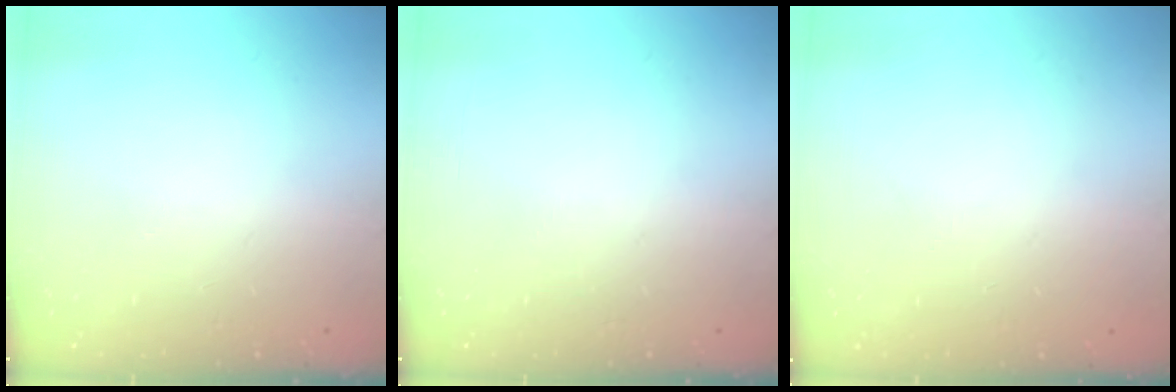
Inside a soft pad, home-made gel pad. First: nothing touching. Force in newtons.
{"total": 0.0}
{"total": 0.0}